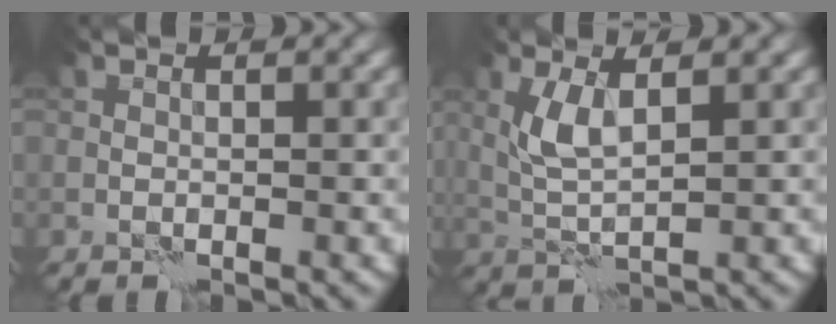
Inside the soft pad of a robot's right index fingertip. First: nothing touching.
{"total": 3.4, "force": [1.0, 1.1, 3.1], "torque": [-0.072, 0.002, 0.021]}